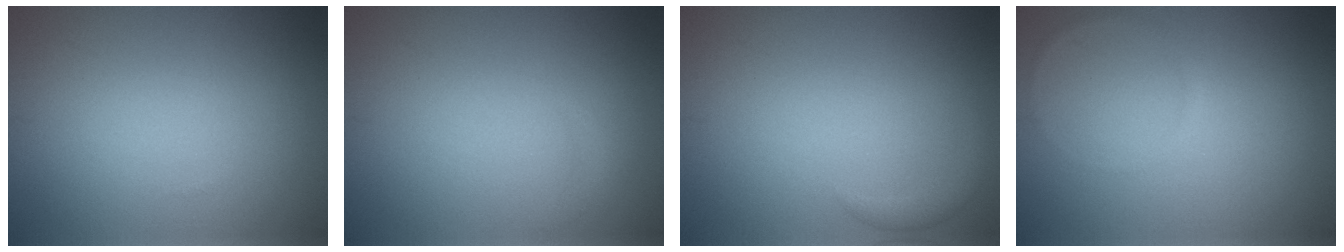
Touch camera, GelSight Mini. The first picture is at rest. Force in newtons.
{"total": 0.7, "press": 0.7, "slide": 0.2}
{"total": 1.5, "press": 1.5, "slide": 0.1}
{"total": 0.6, "press": 0.6, "slide": 0.1}